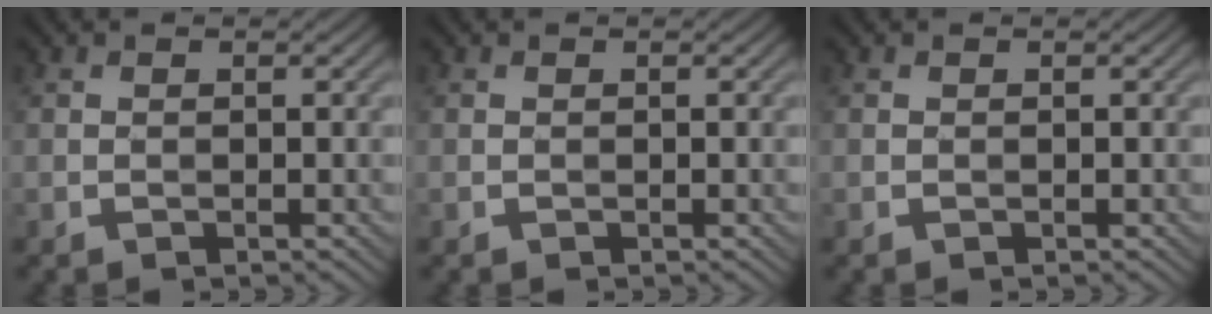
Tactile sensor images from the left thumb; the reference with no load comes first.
{"total": 0.0}
{"total": 0.0}